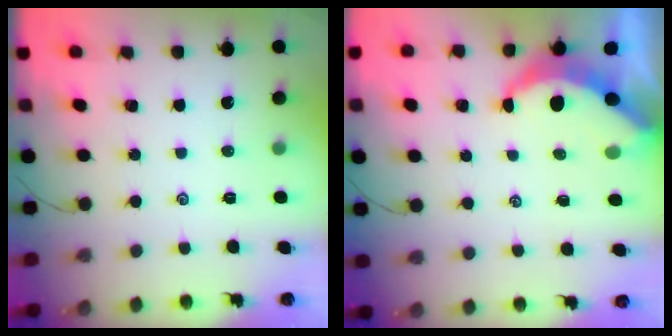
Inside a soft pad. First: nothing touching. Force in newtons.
{"total": 6.9, "press": 6.9, "slide": 0.2}